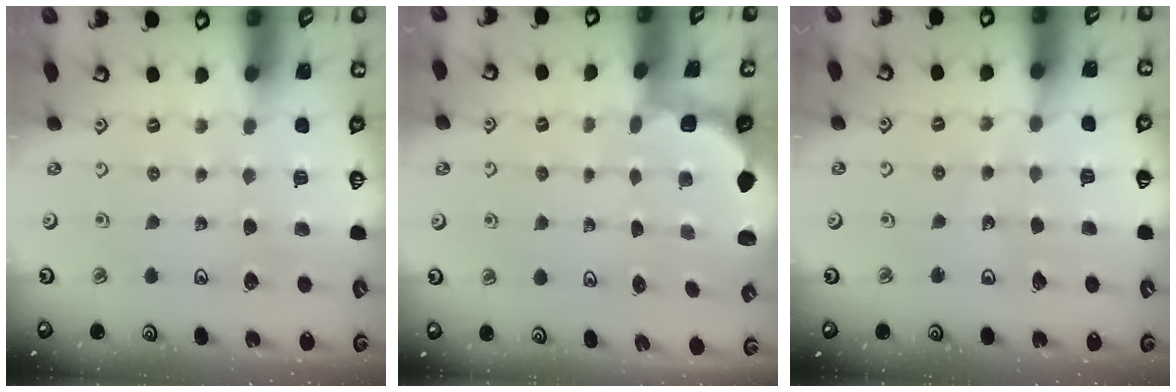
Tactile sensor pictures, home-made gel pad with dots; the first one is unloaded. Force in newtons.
{"total": 1.9, "press": 1.7, "slide": 0.7}
{"total": 2.9, "press": 2.9, "slide": 0.3}